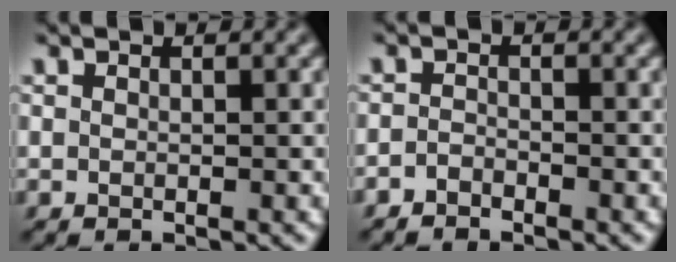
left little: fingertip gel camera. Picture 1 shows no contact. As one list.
[{"total": 1.2, "force": [-1.1, 0.4, 0.2], "torque": [-0.005, 0.004, -0.025]}]